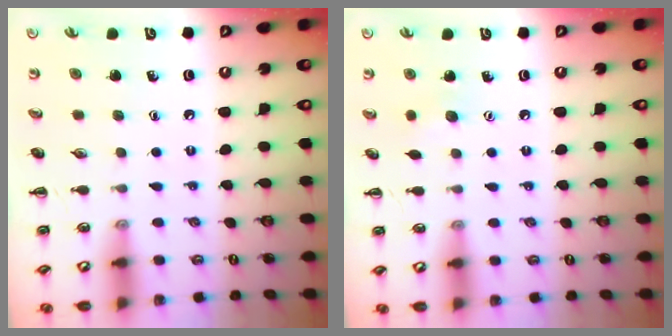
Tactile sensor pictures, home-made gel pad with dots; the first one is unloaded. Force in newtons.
{"total": 3.0, "press": 2.9, "slide": 0.6}